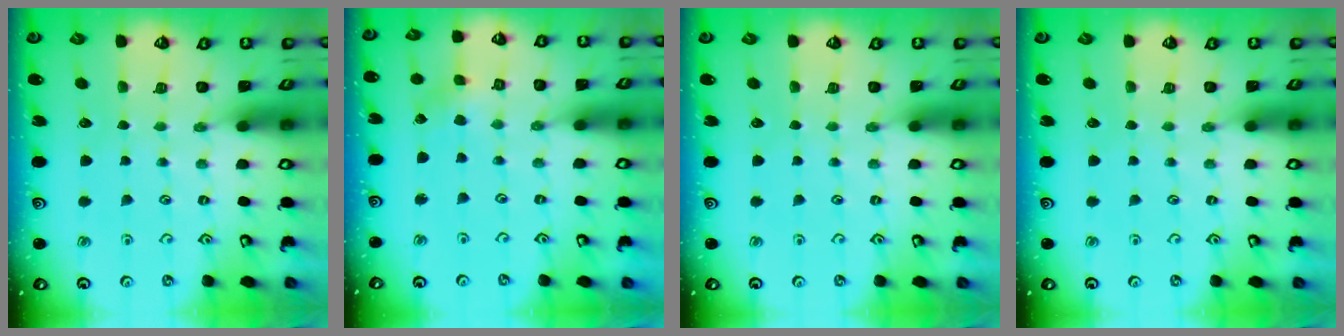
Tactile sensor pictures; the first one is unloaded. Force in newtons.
{"total": 2.3, "press": 2.3, "slide": 0.3}
{"total": 0.0}
{"total": 0.0}